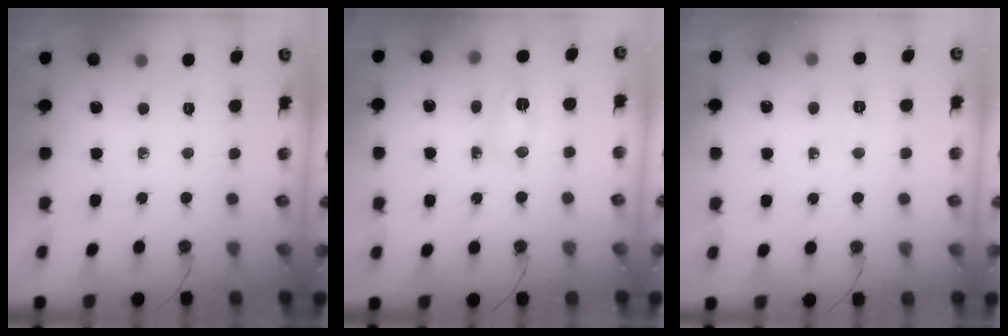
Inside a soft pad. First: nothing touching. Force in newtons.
{"total": 3.9, "press": 3.6, "slide": 1.6}
{"total": 17.7, "press": 5.5, "slide": 16.8}